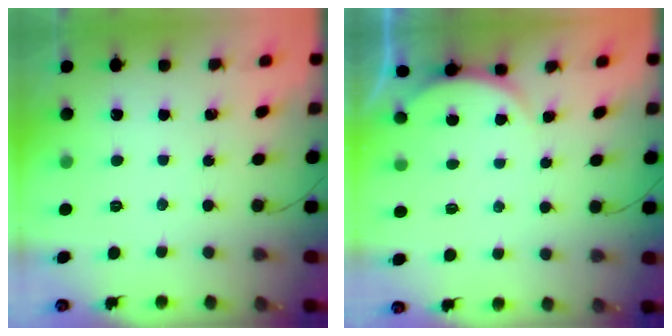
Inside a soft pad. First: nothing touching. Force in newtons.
{"total": 2.2, "press": 2.1, "slide": 0.5}